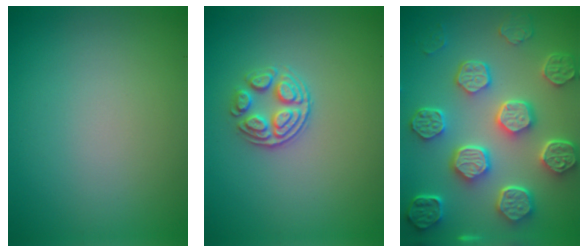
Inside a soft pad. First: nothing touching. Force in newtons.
{"total": 2.9, "press": 2.6, "slide": 1.3}
{"total": 8.6, "press": 6.5, "slide": 5.7}